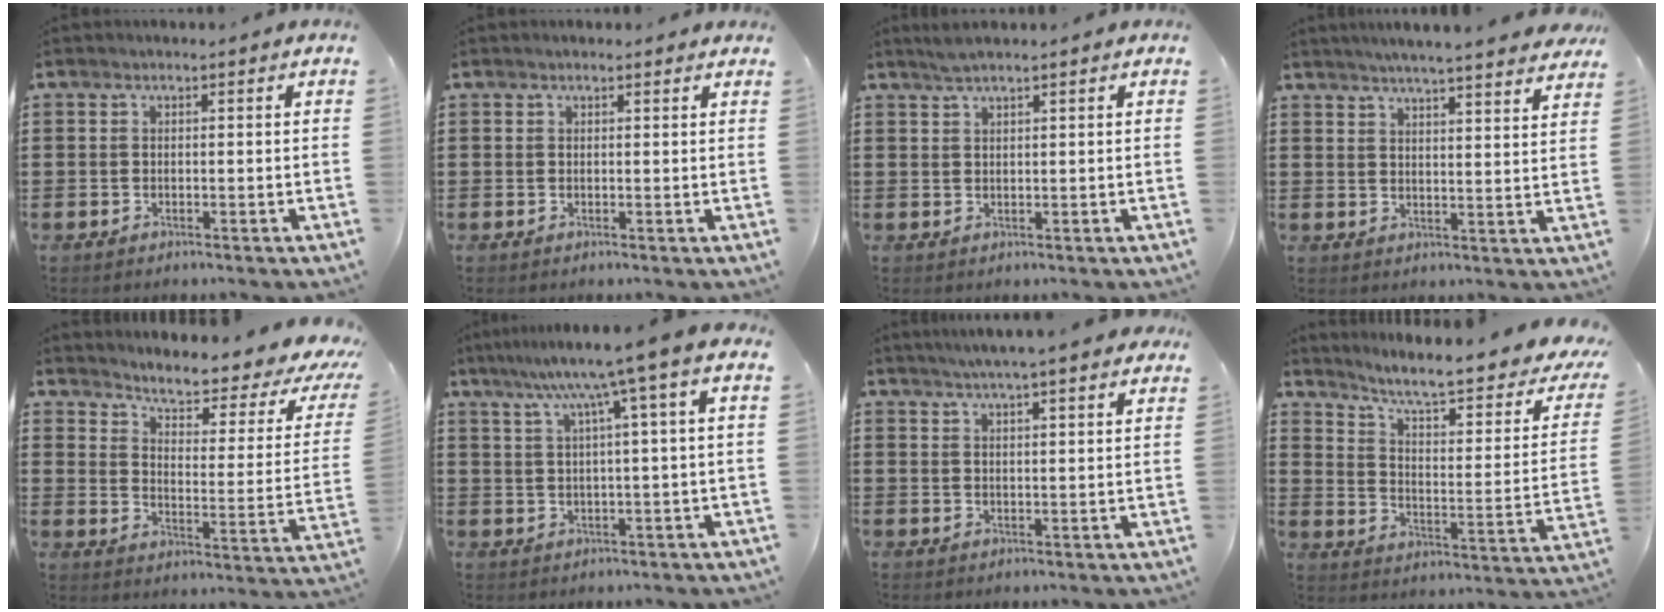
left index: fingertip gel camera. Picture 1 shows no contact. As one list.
[{"total": 0.6, "force": [0.6, 0.2, 0.2], "torque": [-0.005, 0.001, 0.011]}, {"total": 1.8, "force": [1.5, 0.0, 0.9], "torque": [-0.020, 0.001, 0.028]}, {"total": 4.5, "force": [4.3, -0.5, 1.1], "torque": [-0.040, -0.020, 0.074]}, {"total": 5.3, "force": [4.3, 0.5, 3.0], "torque": [-0.071, -0.037, 0.065]}, {"total": 8.0, "force": [4.0, -1.0, 6.9], "torque": [-0.144, -0.011, 0.060]}, {"total": 3.9, "force": [3.5, -0.4, 1.6], "torque": [-0.042, -0.007, 0.062]}, {"total": 8.1, "force": [6.1, 0.8, 5.3], "torque": [-0.109, -0.051, 0.092]}]